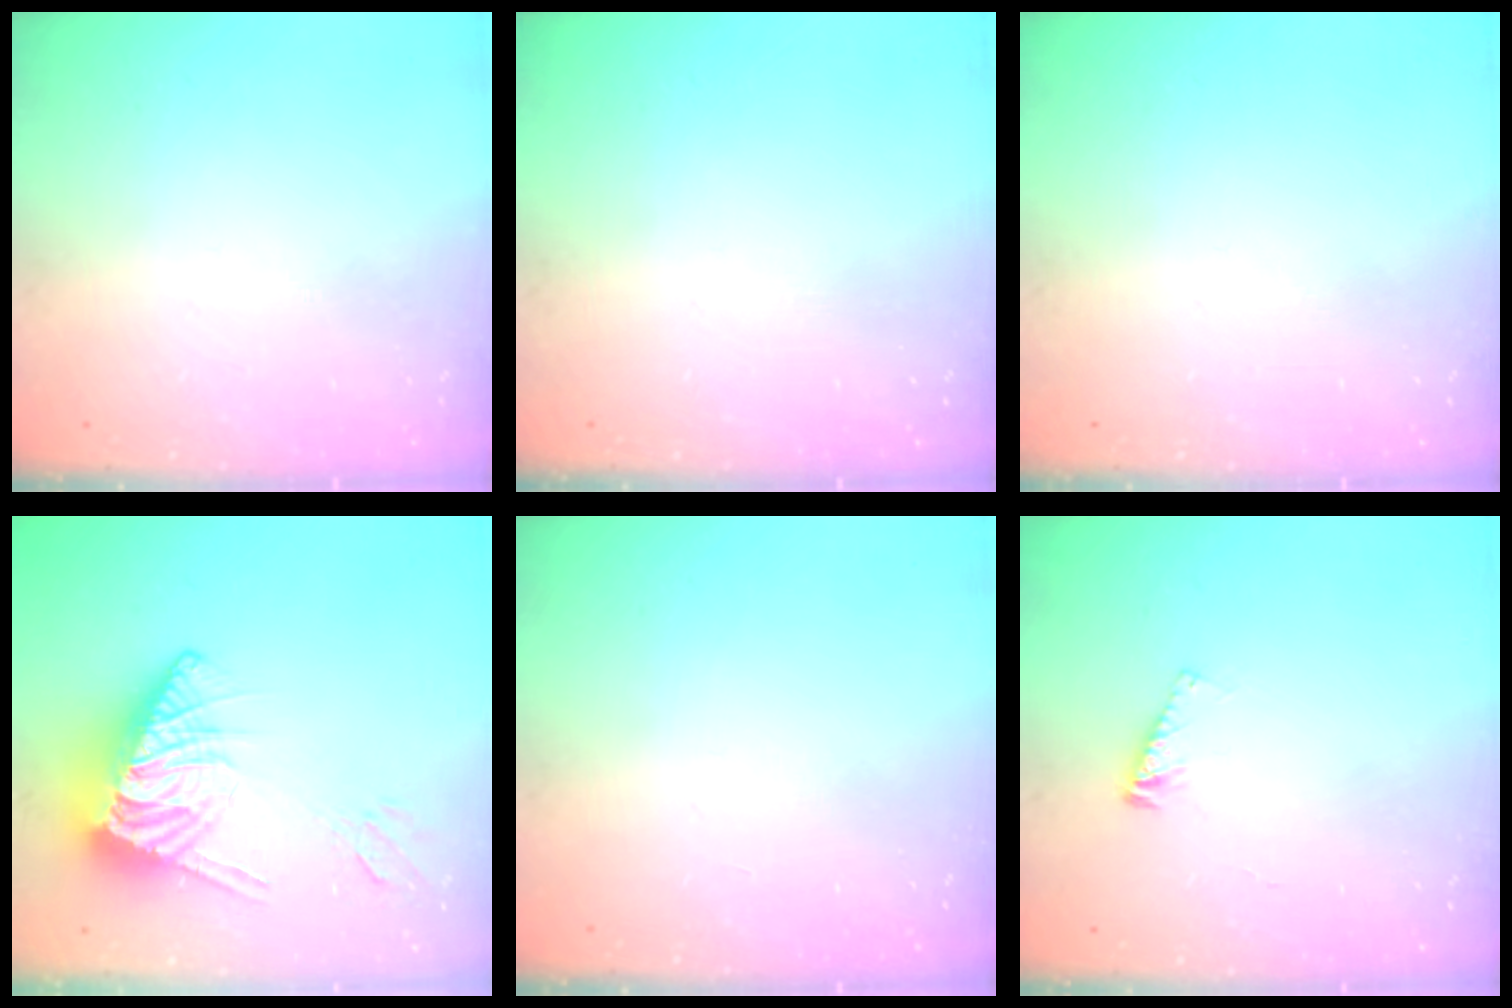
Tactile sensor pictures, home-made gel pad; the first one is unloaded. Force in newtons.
{"total": 0.0}
{"total": 0.0}
{"total": 15.3, "press": 15.2, "slide": 1.6}
{"total": 0.0}
{"total": 2.3, "press": 2.3, "slide": 0.2}